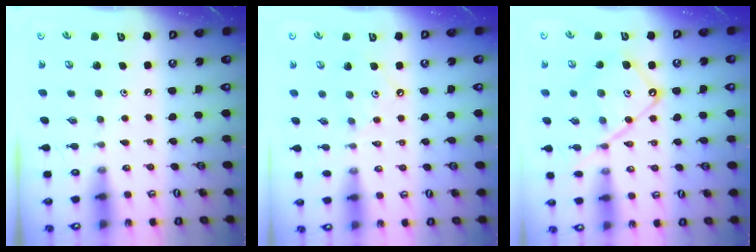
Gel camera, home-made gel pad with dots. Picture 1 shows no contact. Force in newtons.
{"total": 2.3, "press": 2.3, "slide": 0.2}
{"total": 14.6, "press": 14.5, "slide": 1.5}